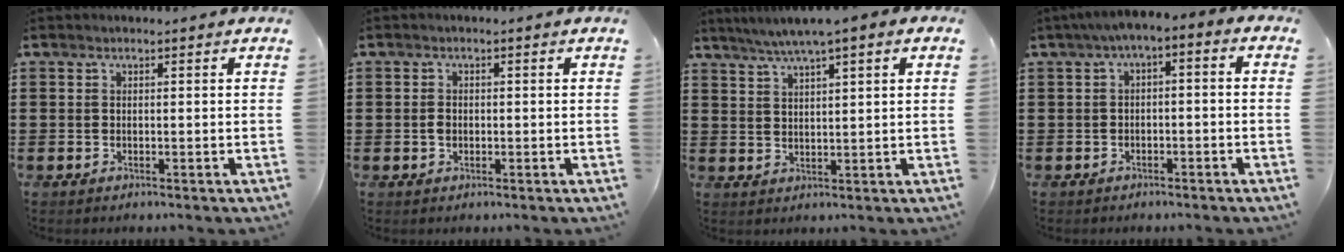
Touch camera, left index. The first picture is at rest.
{"total": 1.4, "force": [-0.2, 1.0, 0.9], "torque": [-0.028, 0.002, -0.007]}
{"total": 4.1, "force": [3.0, -0.1, 2.8], "torque": [-0.059, -0.003, 0.052]}
{"total": 3.2, "force": [-2.8, 1.0, 1.3], "torque": [-0.026, 0.008, -0.062]}